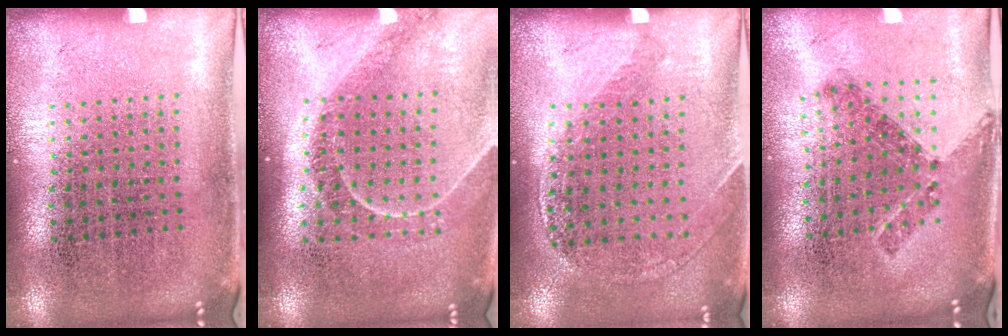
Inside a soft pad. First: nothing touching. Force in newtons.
{"total": 1.2, "press": 1.2, "slide": 0.2}
{"total": 1.2, "press": 1.1, "slide": 0.3}
{"total": 0.8, "press": 0.7, "slide": 0.4}